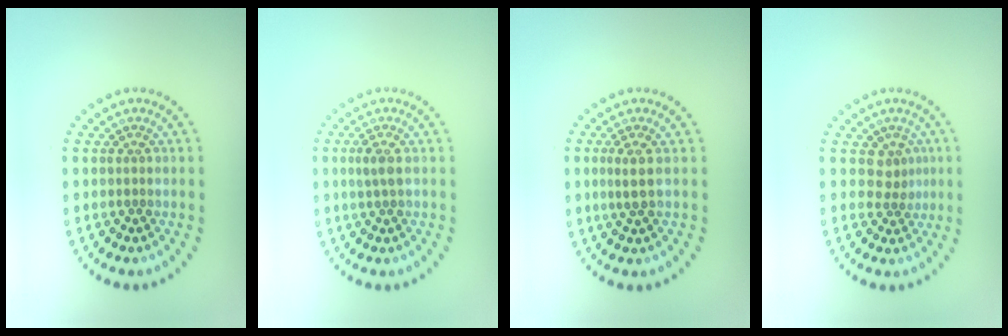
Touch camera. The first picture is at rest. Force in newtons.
{"total": 1.5, "press": 1.4, "slide": 0.3}
{"total": 1.7, "press": 1.4, "slide": 1.0}
{"total": 2.0, "press": 1.4, "slide": 1.4}